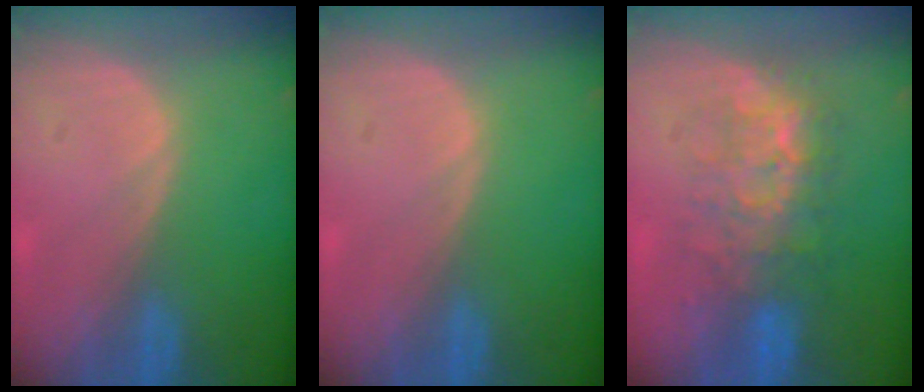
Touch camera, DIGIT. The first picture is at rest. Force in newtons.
{"total": 0.0}
{"total": 7.7, "press": 7.6, "slide": 1.4}